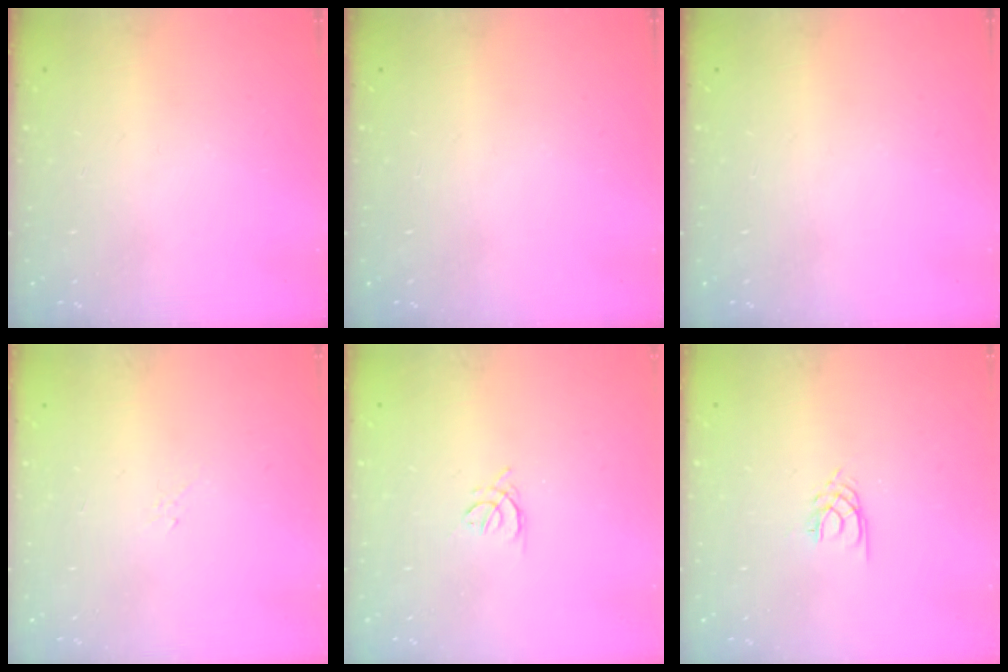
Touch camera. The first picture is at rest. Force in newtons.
{"total": 0.0}
{"total": 0.0}
{"total": 2.1, "press": 2.0, "slide": 0.6}
{"total": 2.4, "press": 2.3, "slide": 0.6}
{"total": 2.1, "press": 2.0, "slide": 0.3}